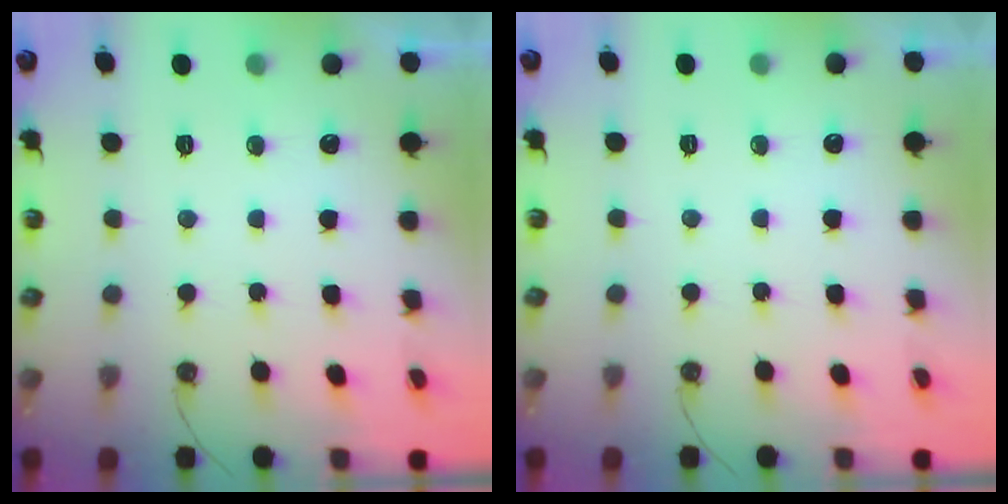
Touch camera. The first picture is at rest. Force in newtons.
{"total": 0.0}